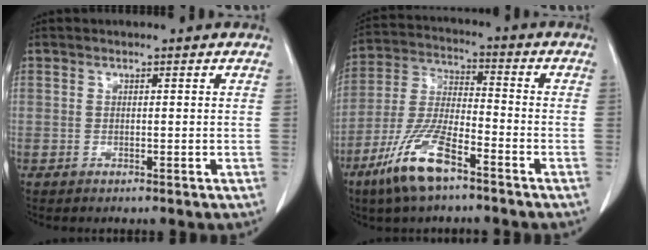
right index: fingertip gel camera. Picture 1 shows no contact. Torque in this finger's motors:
{"motor_torque": [0.09, -0.17, 0.23, 0.12]}